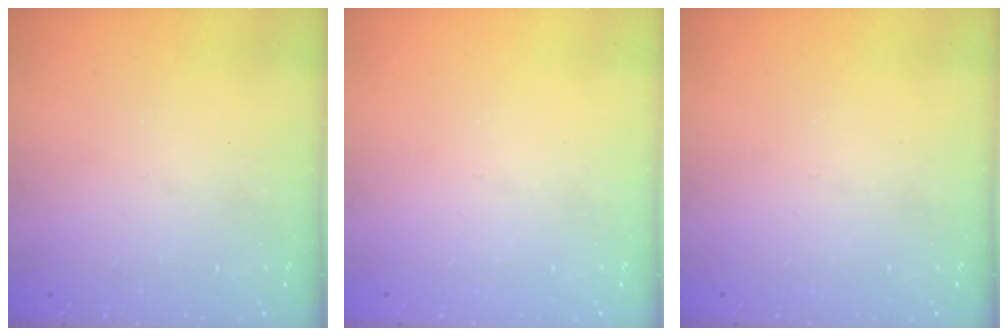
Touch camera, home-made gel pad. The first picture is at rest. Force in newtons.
{"total": 0.0}
{"total": 0.0}